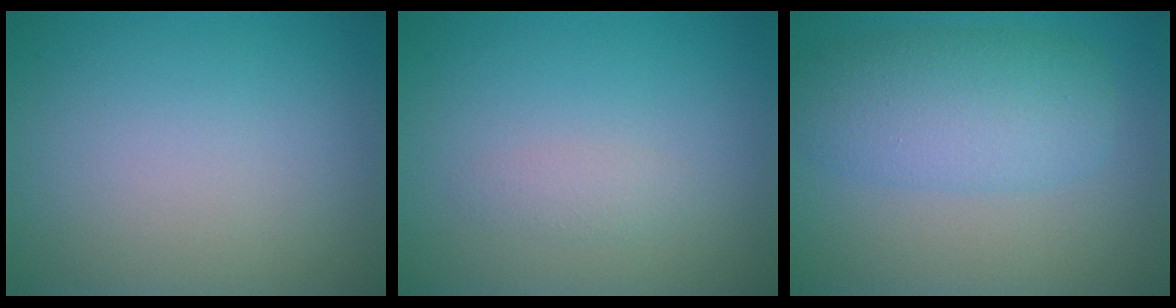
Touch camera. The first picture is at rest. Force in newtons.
{"total": 1.0, "press": 1.0, "slide": 0.1}
{"total": 5.5, "press": 5.5, "slide": 0.1}